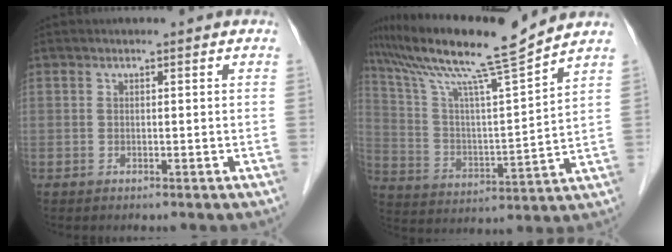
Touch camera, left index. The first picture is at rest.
{"total": 15.6, "force": [13.1, -1.7, 8.2], "torque": [-0.157, 0.001, 0.228]}